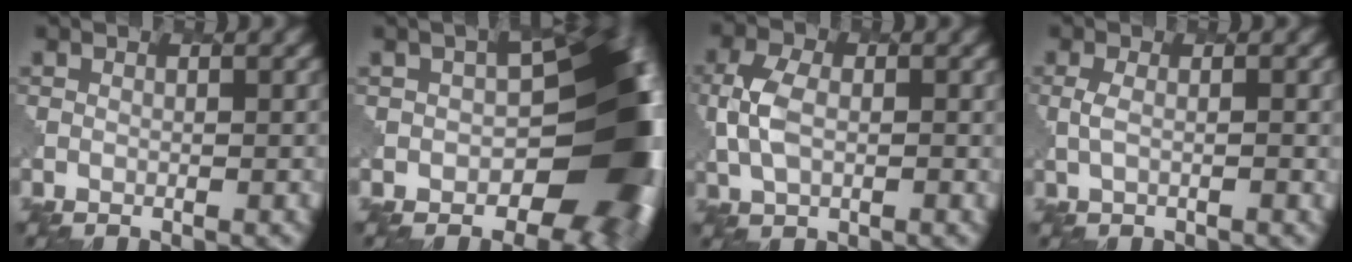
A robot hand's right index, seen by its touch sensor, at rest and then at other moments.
{"total": 13.3, "force": [-1.9, 8.4, 10.1], "torque": [-0.094, -0.012, -0.033]}
{"total": 2.7, "force": [0.5, 1.8, 1.9], "torque": [-0.064, 0.002, -0.009]}
{"total": 0.9, "force": [0.7, -0.4, 0.5], "torque": [-0.025, 0.004, -0.006]}